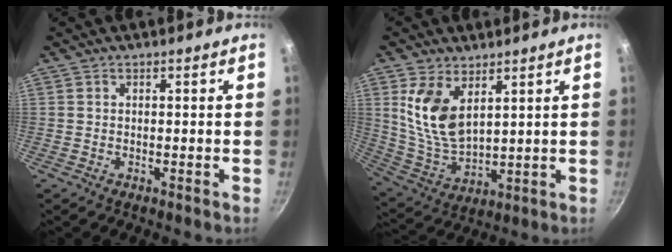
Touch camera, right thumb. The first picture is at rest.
{"total": 11.9, "force": [4.7, 6.5, 8.8], "torque": [-0.165, -0.037, 0.103]}